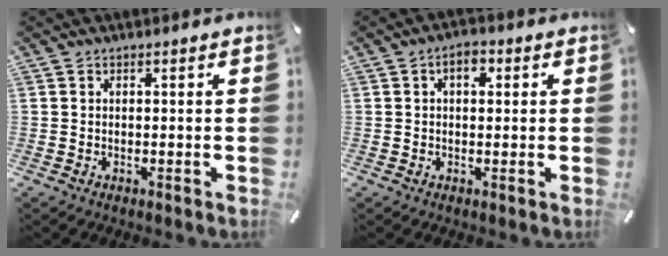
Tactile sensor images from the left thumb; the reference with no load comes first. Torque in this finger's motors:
{"motor_torque": [0.72, 0.81, 0.40, -0.43, 0.27]}